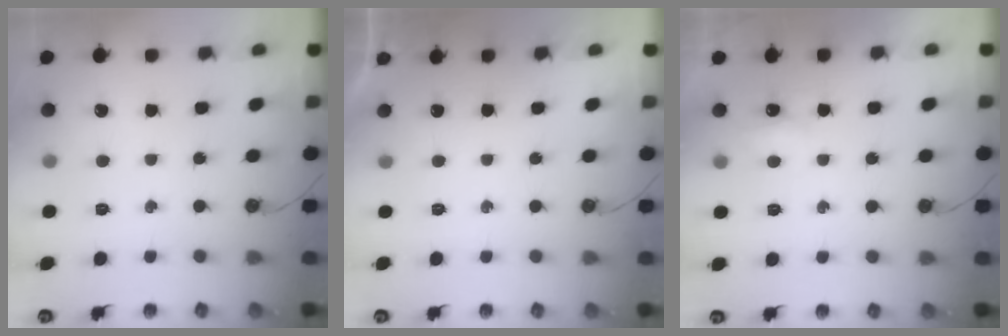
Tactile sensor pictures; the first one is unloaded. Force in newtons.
{"total": 0.0}
{"total": 4.0, "press": 4.0, "slide": 0.5}